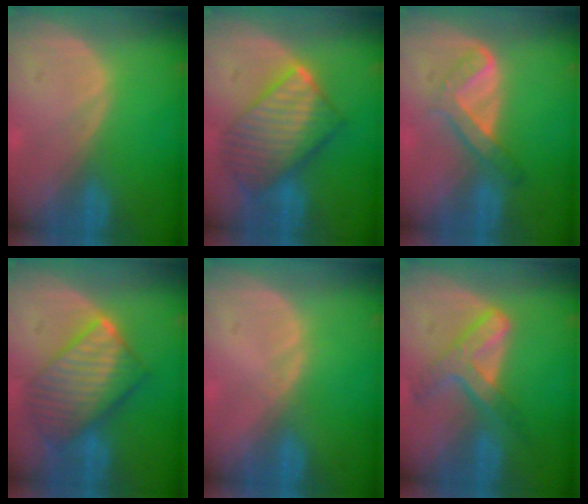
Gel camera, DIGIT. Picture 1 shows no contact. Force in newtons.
{"total": 10.2, "press": 10.1, "slide": 0.8}
{"total": 4.8, "press": 4.8, "slide": 0.9}
{"total": 10.2, "press": 10.2, "slide": 0.8}
{"total": 0.7, "press": 0.5, "slide": 0.4}
{"total": 7.2, "press": 6.1, "slide": 3.9}